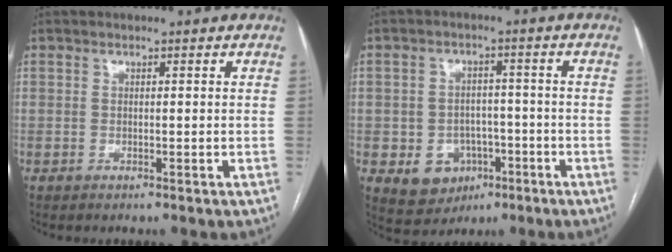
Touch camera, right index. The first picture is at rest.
{"total": 7.5, "force": [-2.8, 6.2, 3.0], "torque": [-0.047, 0.011, -0.030]}